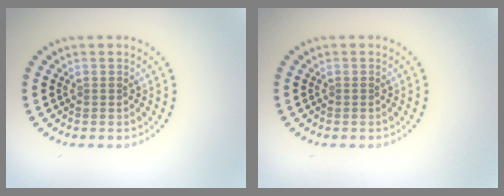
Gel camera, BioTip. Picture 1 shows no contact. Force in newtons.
{"total": 0.0}